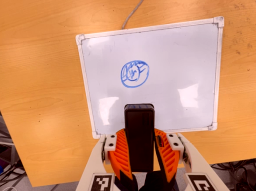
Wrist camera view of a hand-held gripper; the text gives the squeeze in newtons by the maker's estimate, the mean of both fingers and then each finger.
{"total": 11.0, "left": 8.6, "right": 13.3}